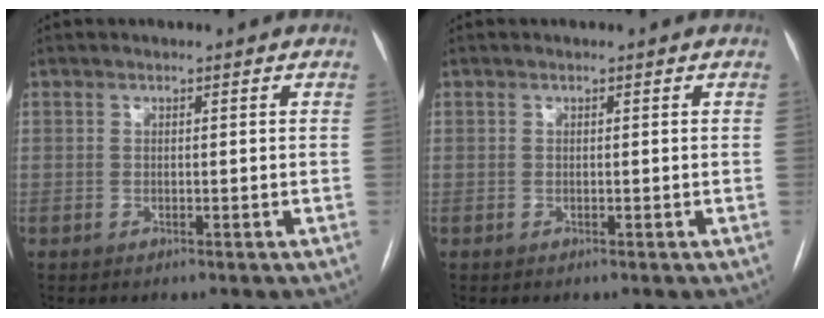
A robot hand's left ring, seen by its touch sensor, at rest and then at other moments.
{"total": 0.0}